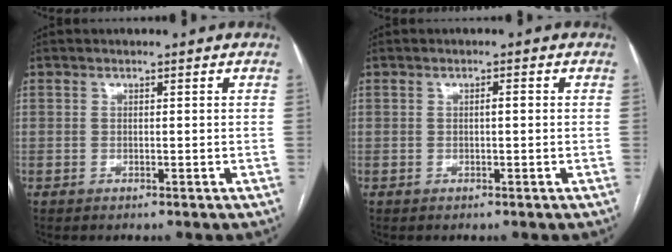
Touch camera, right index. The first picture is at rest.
{"total": 0.7, "force": [-0.1, 0.0, 0.7], "torque": [-0.010, 0.003, -0.002]}